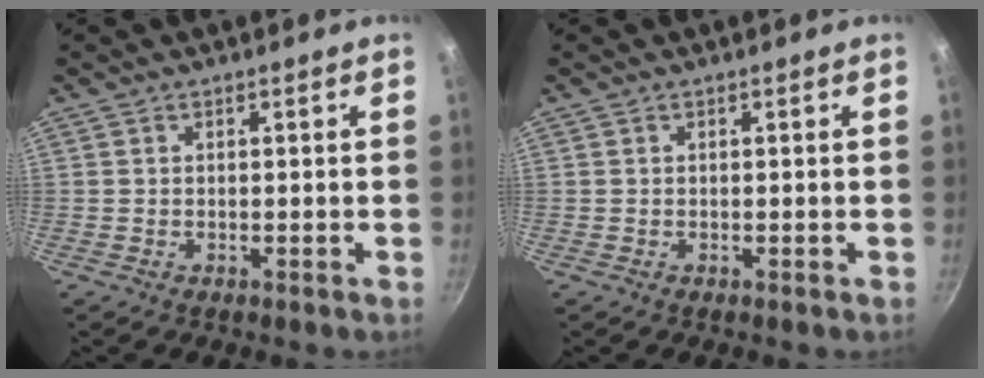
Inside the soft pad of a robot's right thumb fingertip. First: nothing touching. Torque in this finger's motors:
{"motor_torque": [0.00, 0.00, 0.09, 0.16, 0.00]}